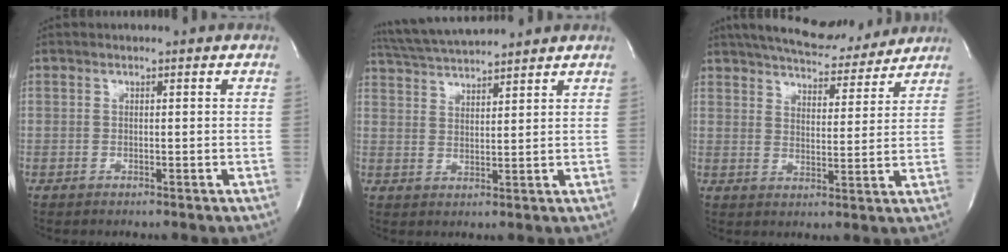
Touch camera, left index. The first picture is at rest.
{"total": 9.1, "force": [8.6, -0.1, 3.0], "torque": [-0.066, 0.027, 0.152]}
{"total": 14.2, "force": [12.7, 3.6, 5.1], "torque": [-0.074, 0.011, 0.179]}